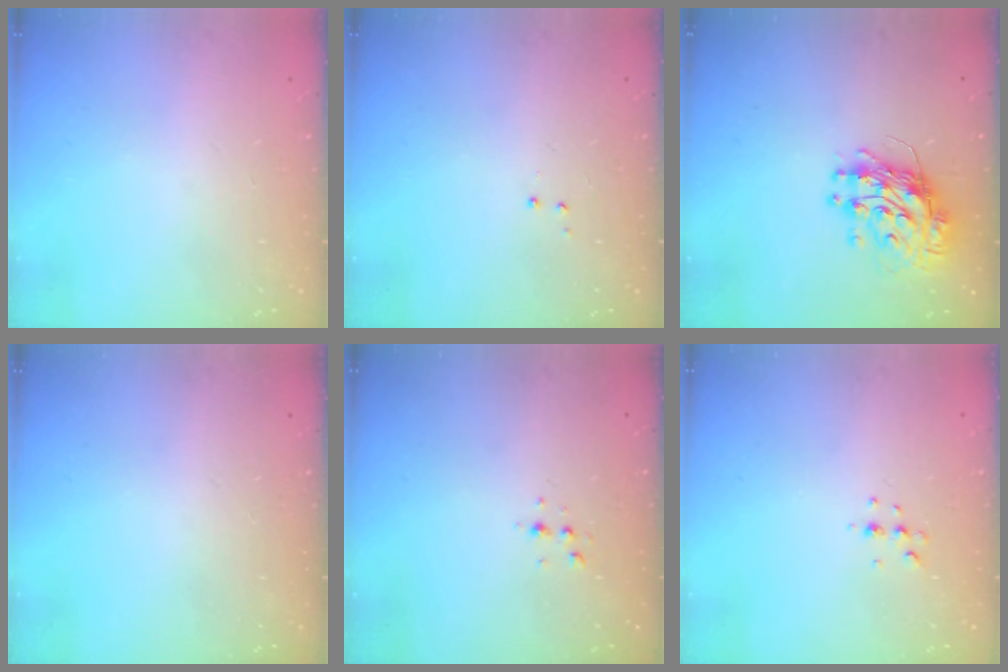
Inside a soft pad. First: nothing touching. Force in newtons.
{"total": 2.9, "press": 2.8, "slide": 0.6}
{"total": 11.5, "press": 11.4, "slide": 1.3}
{"total": 0.0}
{"total": 3.6, "press": 3.1, "slide": 1.7}
{"total": 4.4, "press": 4.0, "slide": 1.8}